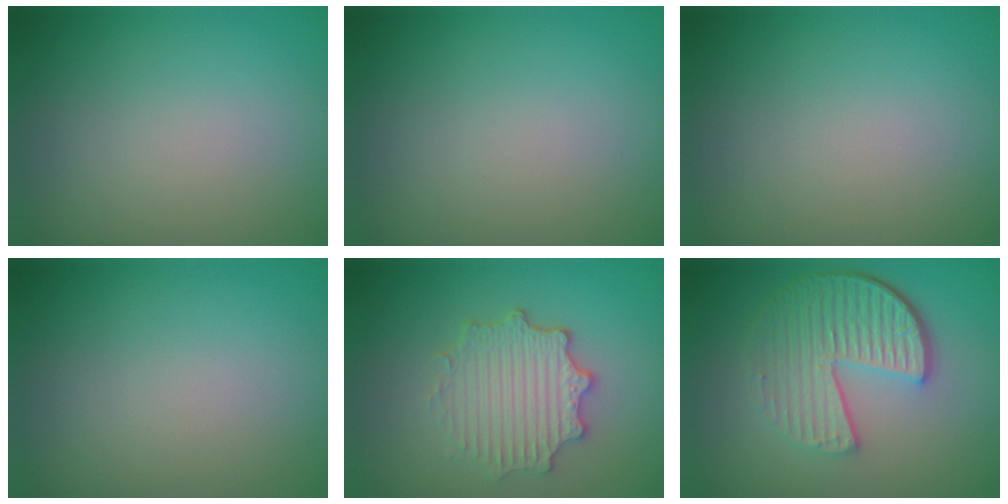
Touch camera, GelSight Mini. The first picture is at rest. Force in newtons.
{"total": 0.0}
{"total": 0.0}
{"total": 0.0}
{"total": 4.5, "press": 3.7, "slide": 2.6}
{"total": 6.3, "press": 4.4, "slide": 4.5}